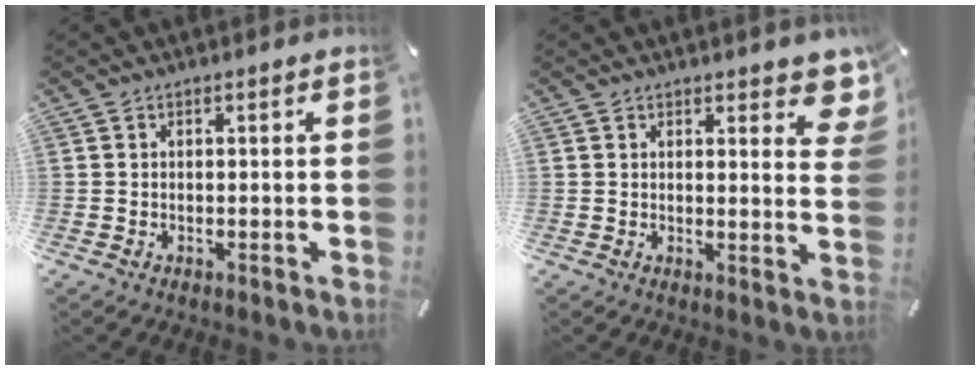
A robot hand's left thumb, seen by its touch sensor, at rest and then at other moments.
{"total": 5.5, "force": [3.9, 2.1, 3.1], "torque": [-0.023, -0.031, 0.063]}